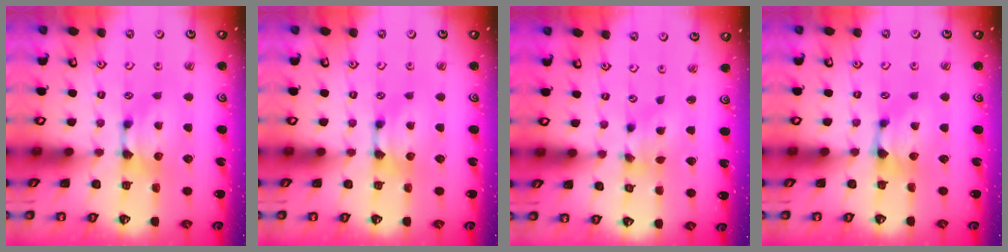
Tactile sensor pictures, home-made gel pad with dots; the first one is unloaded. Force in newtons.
{"total": 0.0}
{"total": 1.5, "press": 0.7, "slide": 1.3}
{"total": 0.8, "press": 0.4, "slide": 0.7}